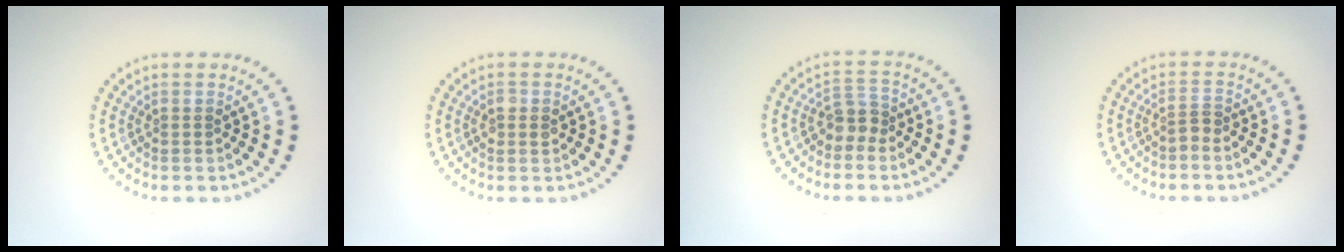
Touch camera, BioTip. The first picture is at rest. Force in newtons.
{"total": 1.1, "press": 1.1, "slide": 0.1}
{"total": 2.2, "press": 1.6, "slide": 1.4}
{"total": 1.1, "press": 0.7, "slide": 0.8}